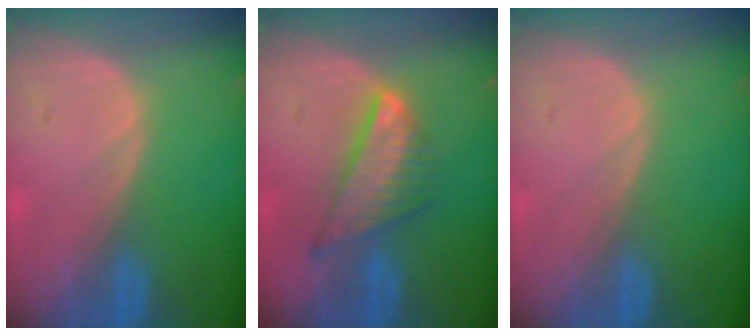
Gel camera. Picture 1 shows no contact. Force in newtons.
{"total": 7.4, "press": 6.5, "slide": 3.5}
{"total": 0.0}